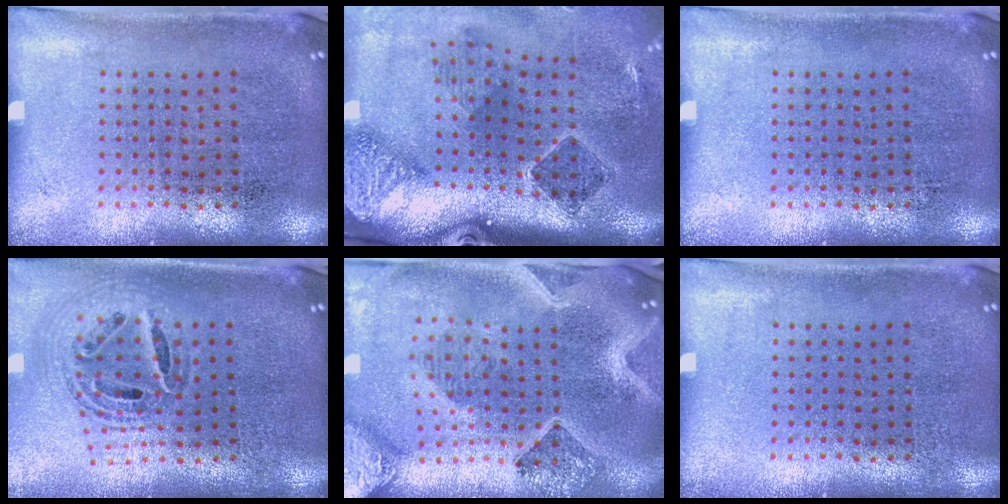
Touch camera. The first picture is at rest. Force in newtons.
{"total": 2.8, "press": 1.9, "slide": 2.1}
{"total": 0.0}
{"total": 1.2, "press": 1.1, "slide": 0.4}
{"total": 3.2, "press": 2.7, "slide": 1.7}
{"total": 0.0}